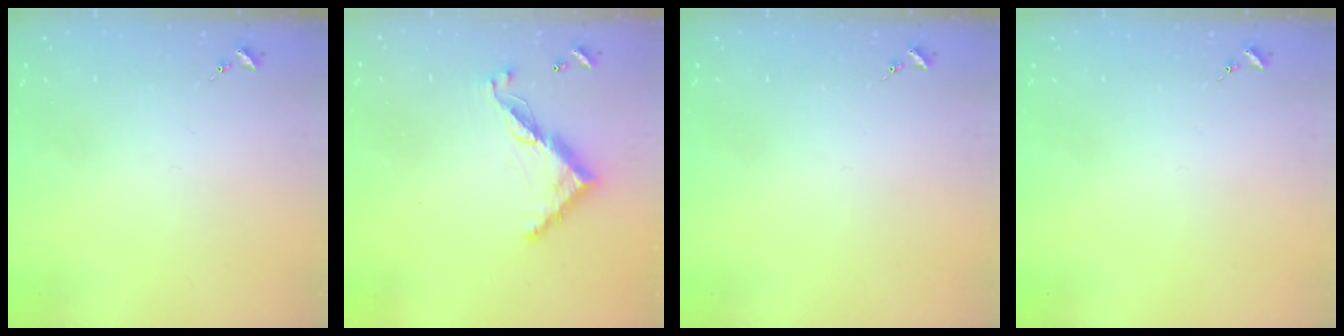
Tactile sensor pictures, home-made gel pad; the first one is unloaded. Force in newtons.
{"total": 11.0, "press": 11.0, "slide": 0.4}
{"total": 0.0}
{"total": 0.0}